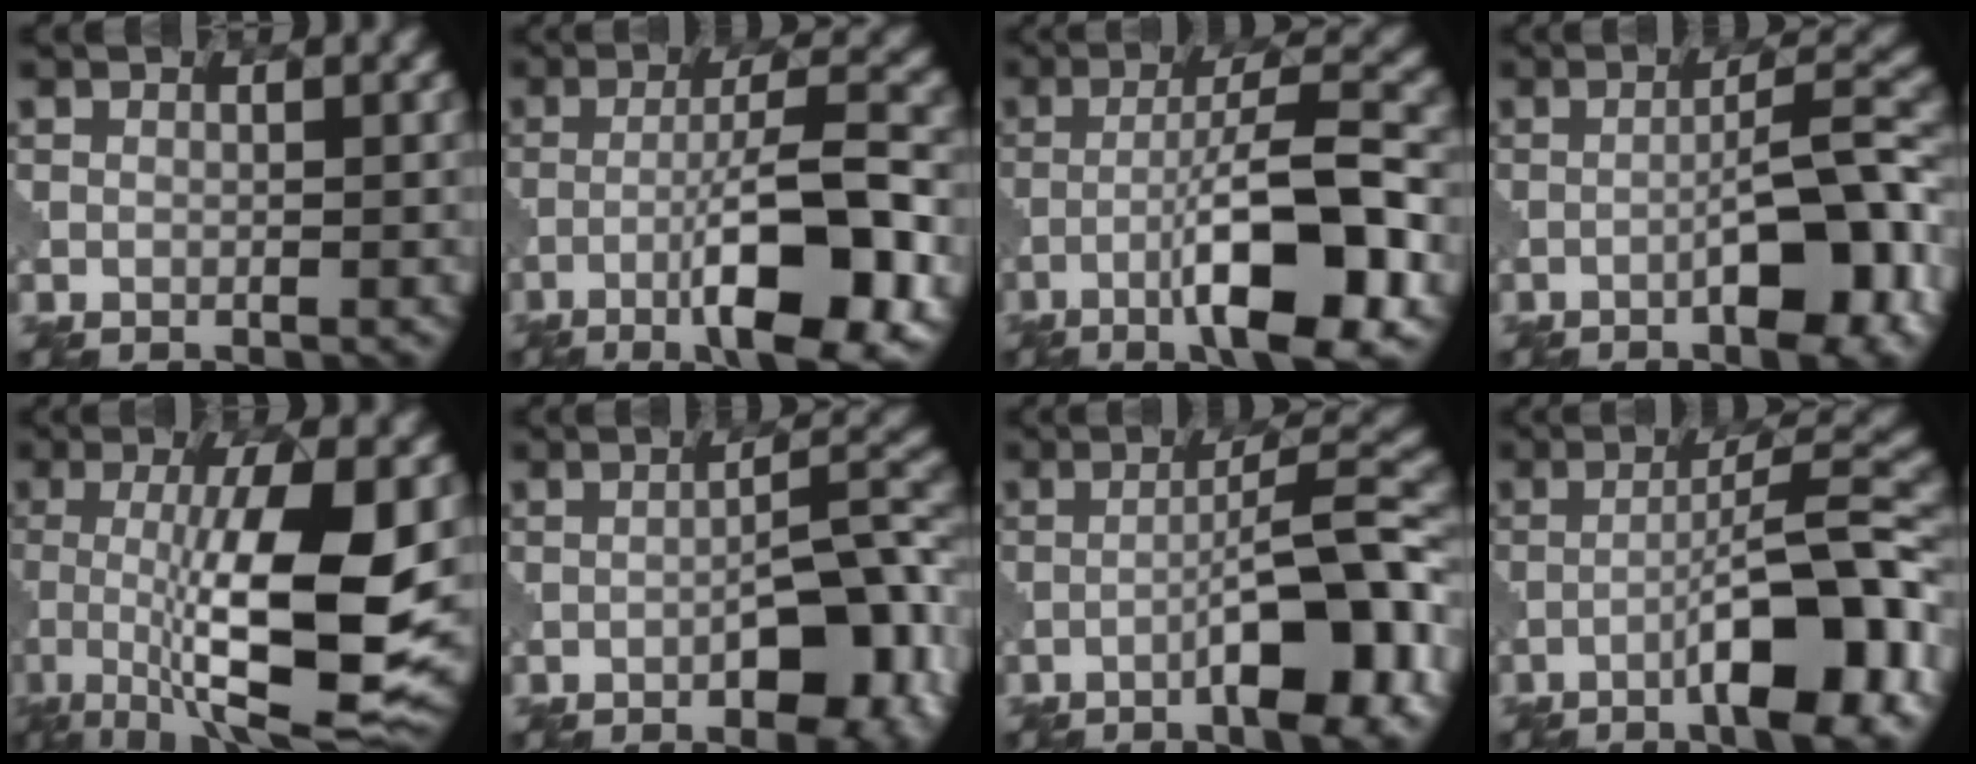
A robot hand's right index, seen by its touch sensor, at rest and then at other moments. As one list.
[{"total": 10.5, "force": [-4.4, 2.1, 9.3], "torque": [-0.144, 0.015, -0.075]}, {"total": 10.3, "force": [-4.0, 1.9, 9.2], "torque": [-0.144, 0.020, -0.073]}, {"total": 7.7, "force": [-3.3, 1.6, 6.8], "torque": [-0.098, 0.019, -0.055]}, {"total": 12.3, "force": [-1.4, 3.3, 11.8], "torque": [-0.189, -0.010, -0.024]}, {"total": 8.2, "force": [-3.6, 2.7, 6.9], "torque": [-0.091, 0.014, -0.052]}, {"total": 8.8, "force": [-3.8, 1.6, 7.8], "torque": [-0.109, 0.021, -0.064]}, {"total": 9.7, "force": [-4.5, 1.6, 8.4], "torque": [-0.119, 0.024, -0.074]}]